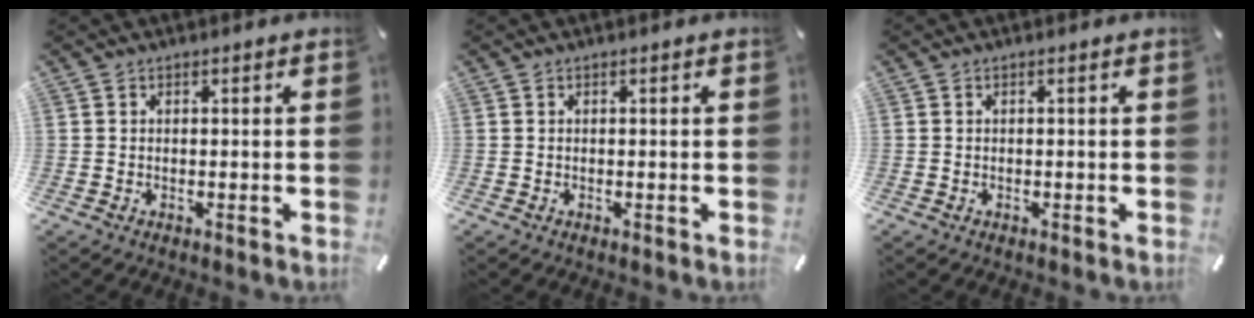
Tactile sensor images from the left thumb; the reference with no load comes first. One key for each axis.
{"total": 0.0}
{"total": 0.0}